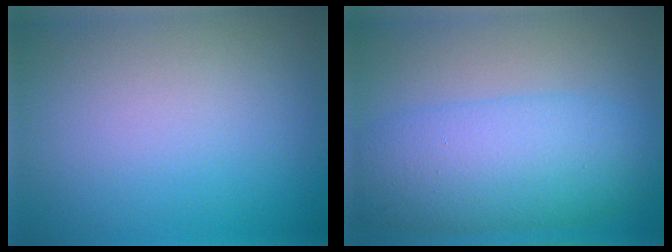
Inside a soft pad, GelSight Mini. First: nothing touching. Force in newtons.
{"total": 7.8, "press": 7.8, "slide": 0.3}